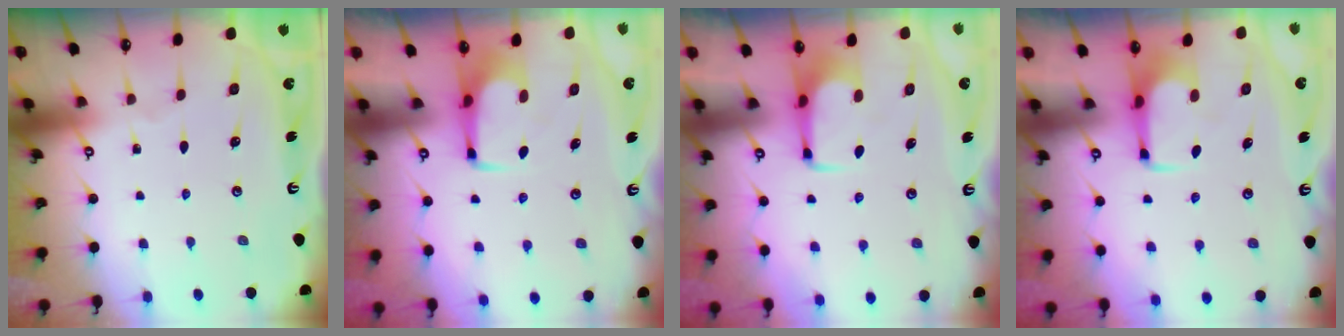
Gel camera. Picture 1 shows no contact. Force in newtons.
{"total": 1.8, "press": 1.6, "slide": 0.6}
{"total": 1.7, "press": 1.6, "slide": 0.5}
{"total": 2.2, "press": 2.1, "slide": 0.4}